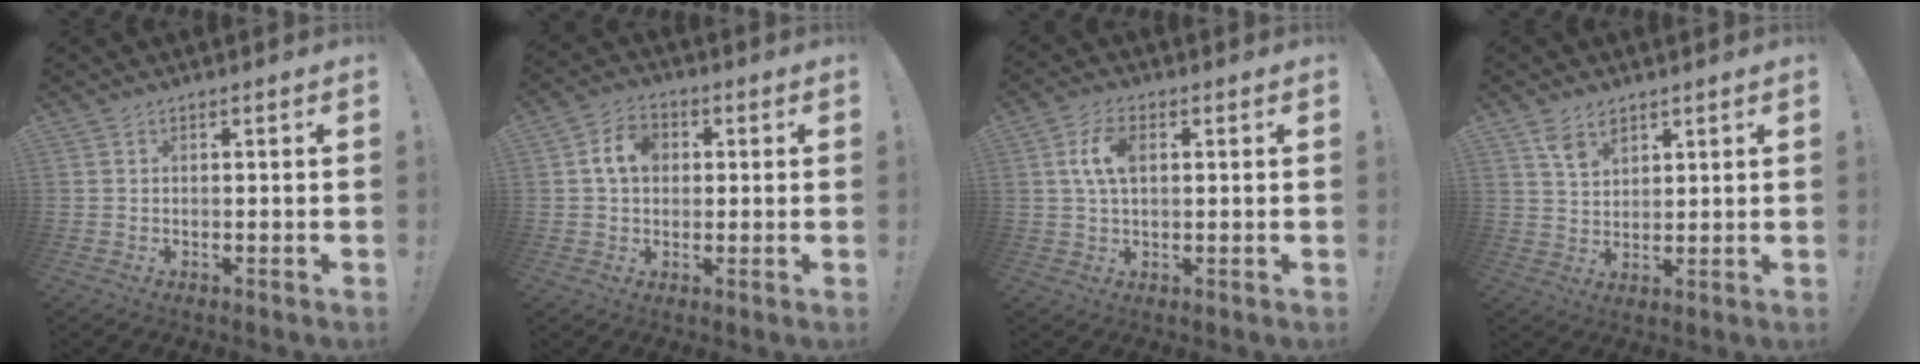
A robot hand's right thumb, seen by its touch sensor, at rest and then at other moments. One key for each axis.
{"total": 8.3, "fx": 1.6, "fy": 6.4, "fz": 5.1, "tx": -0.088, "ty": 0.017, "tz": 0.032}
{"total": 7.7, "fx": 1.7, "fy": 4.3, "fz": 6.1, "tx": -0.124, "ty": 0.008, "tz": 0.031}
{"total": 6.1, "fx": 4.1, "fy": 3.7, "fz": 2.7, "tx": -0.041, "ty": -0.019, "tz": 0.076}